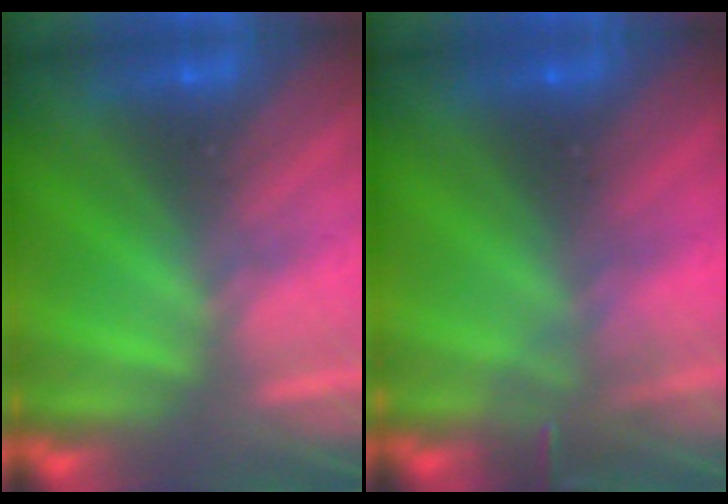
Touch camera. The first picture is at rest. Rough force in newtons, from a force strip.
{"total": 3.0}